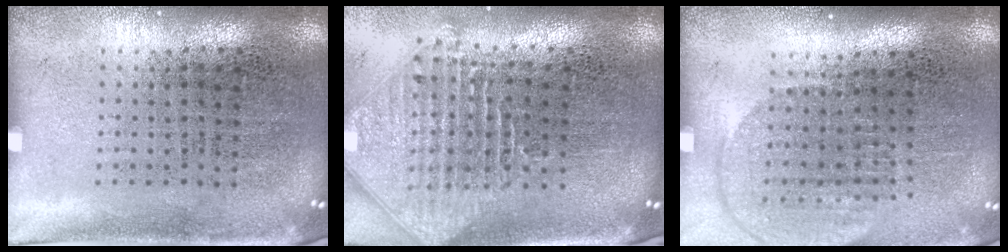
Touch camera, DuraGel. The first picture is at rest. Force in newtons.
{"total": 2.5, "press": 1.9, "slide": 1.7}
{"total": 1.6, "press": 1.4, "slide": 0.9}